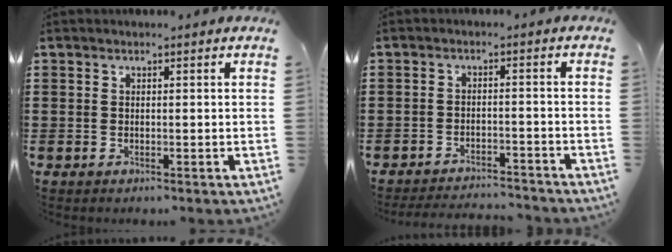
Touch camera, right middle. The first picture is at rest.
{"total": 3.3, "force": [-3.2, 0.2, 0.3], "torque": [-0.008, 0.002, -0.068]}